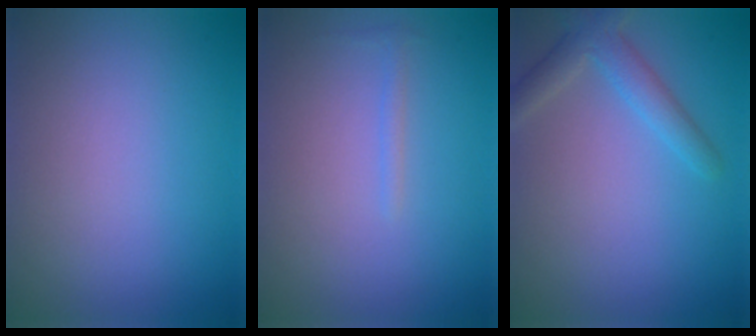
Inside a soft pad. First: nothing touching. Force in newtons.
{"total": 0.7, "press": 0.7, "slide": 0.0}
{"total": 2.8, "press": 2.8, "slide": 0.0}